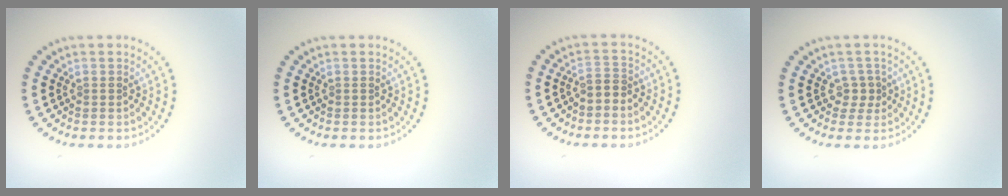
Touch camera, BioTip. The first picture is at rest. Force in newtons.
{"total": 0.0}
{"total": 1.4, "press": 1.3, "slide": 0.7}
{"total": 1.6, "press": 1.2, "slide": 1.1}